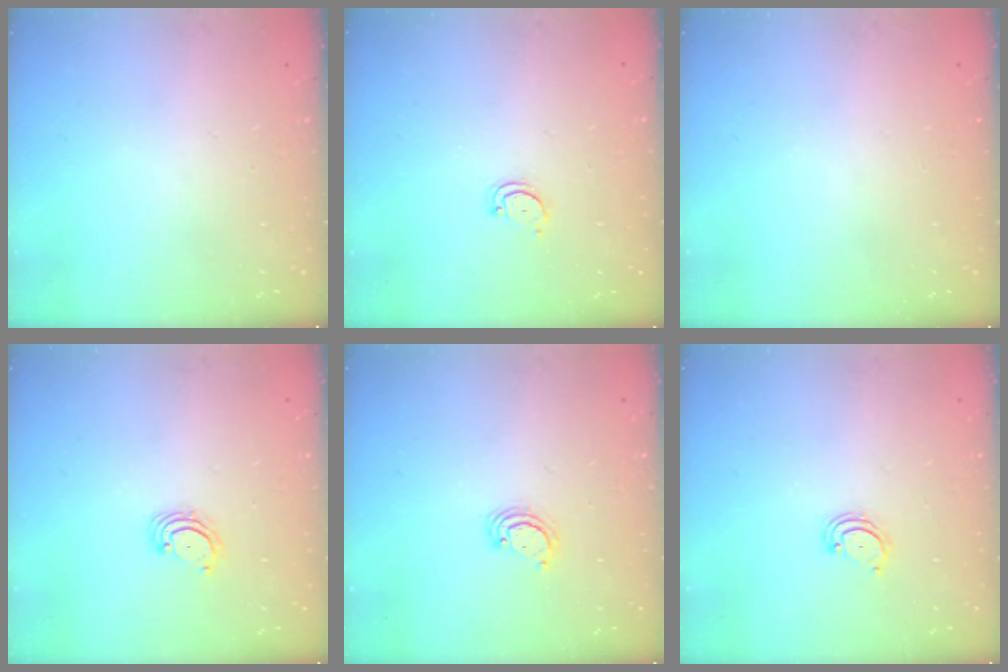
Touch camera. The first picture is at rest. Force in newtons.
{"total": 3.0, "press": 3.0, "slide": 0.2}
{"total": 0.0}
{"total": 2.6, "press": 2.6, "slide": 0.3}
{"total": 2.6, "press": 2.6, "slide": 0.3}
{"total": 2.8, "press": 2.8, "slide": 0.3}